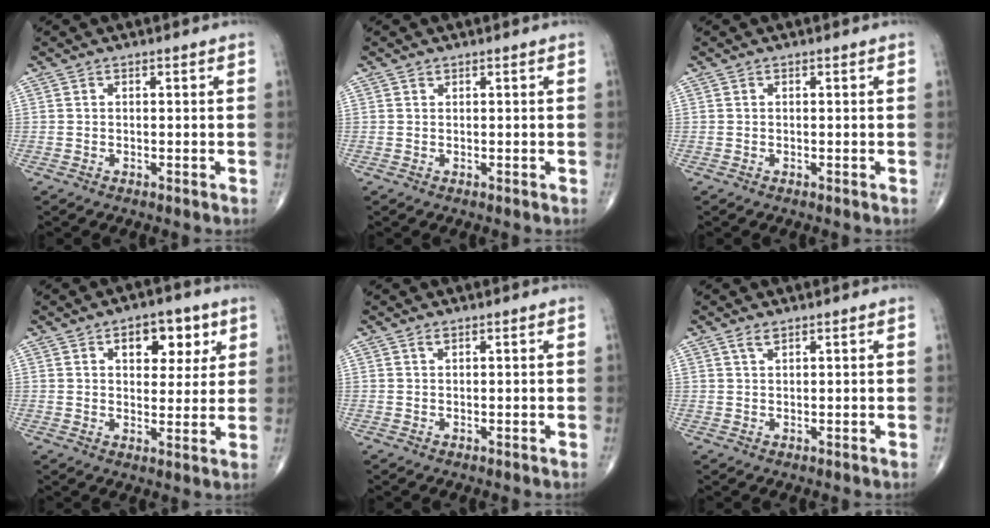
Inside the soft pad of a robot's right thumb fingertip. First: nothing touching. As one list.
[{"total": 0.5, "force": [0.4, 0.4, 0.1], "torque": [0.001, -0.002, 0.006]}, {"total": 0.0}, {"total": 9.3, "force": [4.1, 5.5, 6.3], "torque": [-0.046, -0.012, 0.053]}, {"total": 0.8, "force": [0.6, 0.4, 0.5], "torque": [-0.007, 0.002, 0.011]}, {"total": 1.7, "force": [1.2, 0.7, 1.0], "torque": [-0.017, 0.001, 0.024]}]